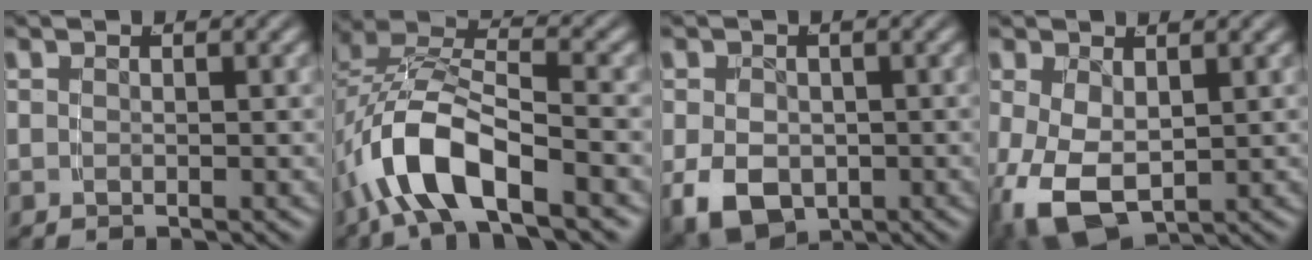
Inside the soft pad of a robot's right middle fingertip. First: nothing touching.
{"total": 8.5, "force": [-1.6, 5.2, 6.5], "torque": [-0.143, -0.012, -0.029]}
{"total": 5.9, "force": [-1.9, 4.4, 3.4], "torque": [-0.072, -0.032, -0.016]}
{"total": 6.7, "force": [-2.2, 4.7, 4.3], "torque": [-0.111, -0.045, -0.013]}